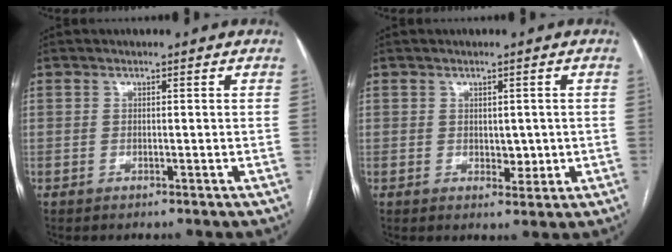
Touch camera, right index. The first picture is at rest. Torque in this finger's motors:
{"motor_torque": [0.00, 0.31, 0.00, 0.00]}